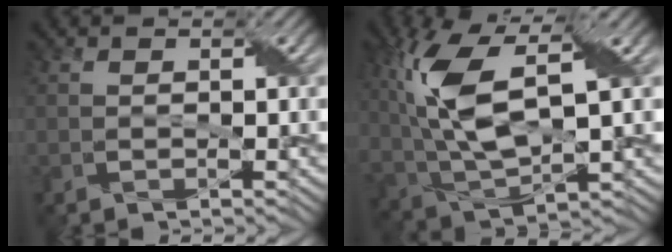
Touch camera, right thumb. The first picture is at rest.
{"total": 11.8, "force": [2.4, 5.3, 10.3], "torque": [-0.241, 0.000, 0.054]}